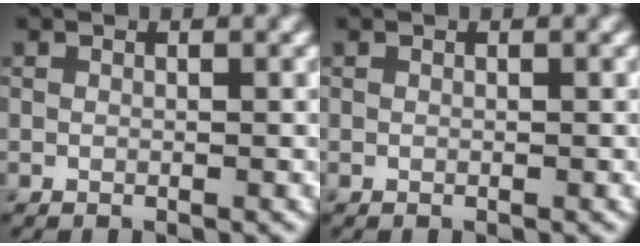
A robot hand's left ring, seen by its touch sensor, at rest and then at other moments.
{"total": 0.0}